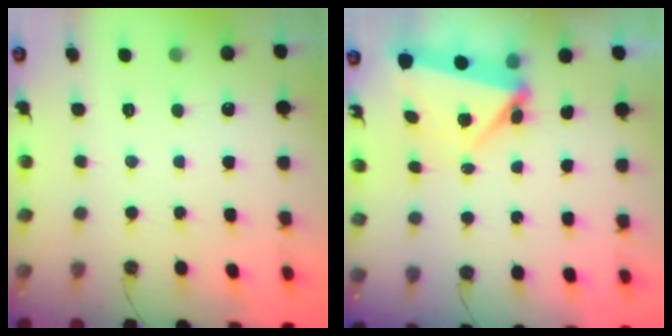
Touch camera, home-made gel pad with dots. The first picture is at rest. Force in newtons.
{"total": 5.6, "press": 5.6, "slide": 0.3}